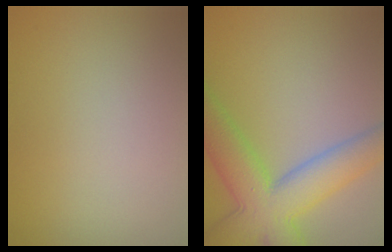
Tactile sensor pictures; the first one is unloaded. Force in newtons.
{"total": 8.8, "press": 8.8, "slide": 0.4}